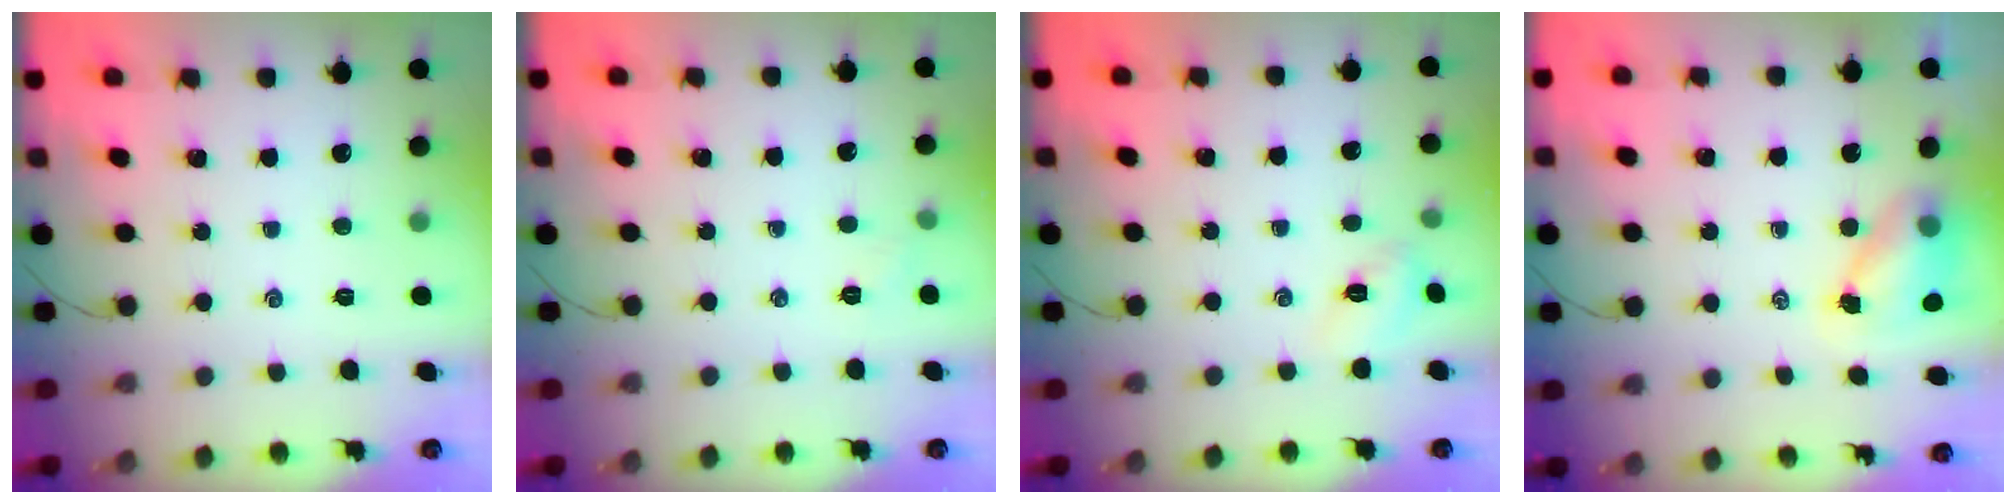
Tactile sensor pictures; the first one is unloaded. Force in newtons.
{"total": 3.9, "press": 3.8, "slide": 1.0}
{"total": 5.9, "press": 5.7, "slide": 1.5}
{"total": 5.6, "press": 5.5, "slide": 0.7}